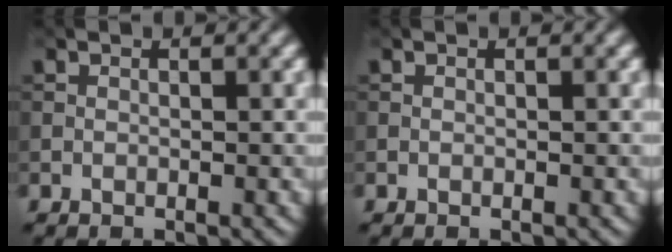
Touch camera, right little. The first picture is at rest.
{"total": 0.0}